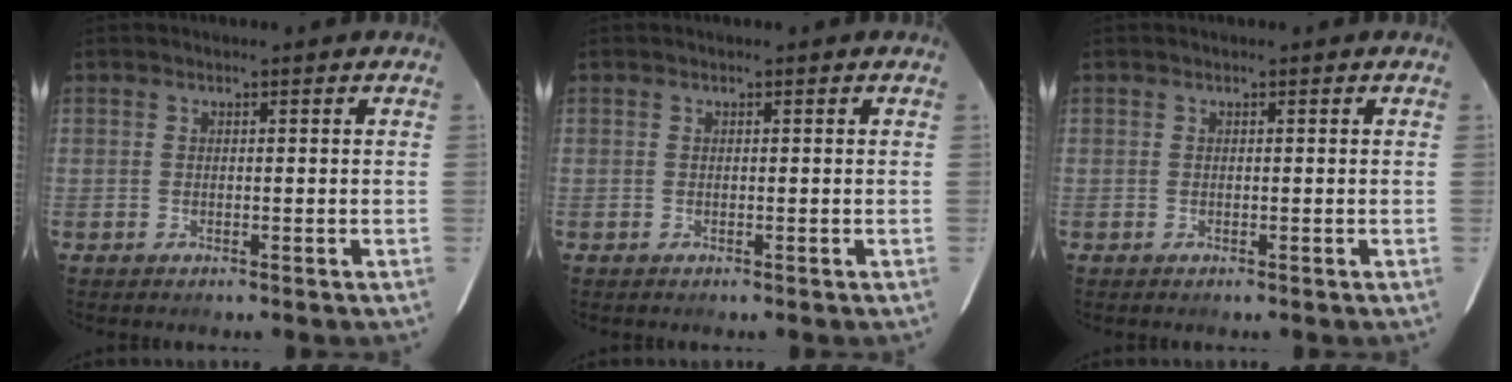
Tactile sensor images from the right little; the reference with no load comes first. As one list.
[{"total": 0.0}, {"total": 0.0}]